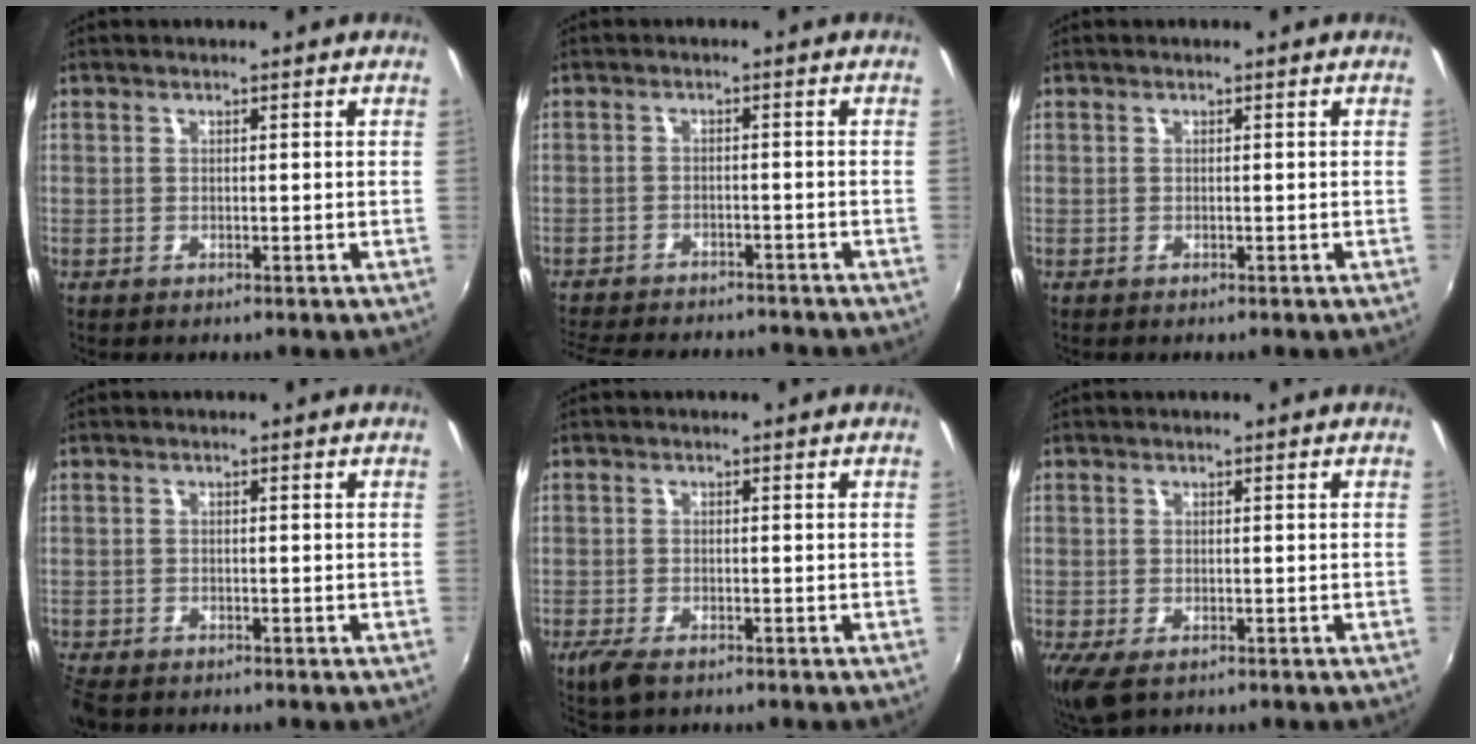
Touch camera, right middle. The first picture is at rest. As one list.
[{"total": 14.5, "force": [-12.6, 4.3, 5.6], "torque": [-0.131, -0.018, -0.186]}, {"total": 0.0}, {"total": 4.2, "force": [-3.5, 1.5, 1.8], "torque": [-0.050, -0.022, -0.069]}, {"total": 3.8, "force": [-2.7, 1.3, 2.4], "torque": [-0.059, -0.013, -0.053]}, {"total": 4.8, "force": [-2.6, 2.2, 3.5], "torque": [-0.070, -0.023, -0.040]}]